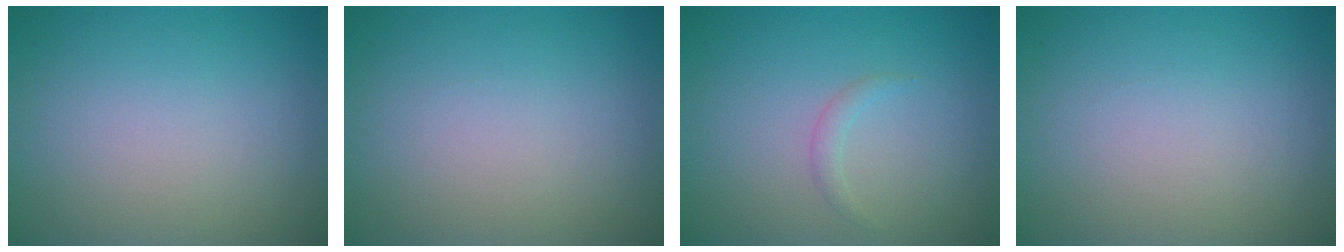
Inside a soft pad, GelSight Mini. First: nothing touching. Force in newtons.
{"total": 0.0}
{"total": 0.9, "press": 0.9, "slide": 0.1}
{"total": 0.0}